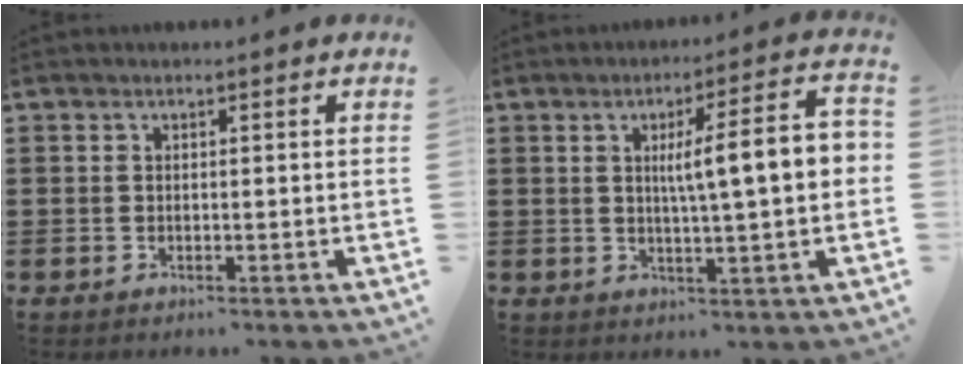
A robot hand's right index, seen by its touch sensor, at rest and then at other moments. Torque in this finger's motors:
{"motor_torque": [1.91, -0.23, 0.93, 0.13]}